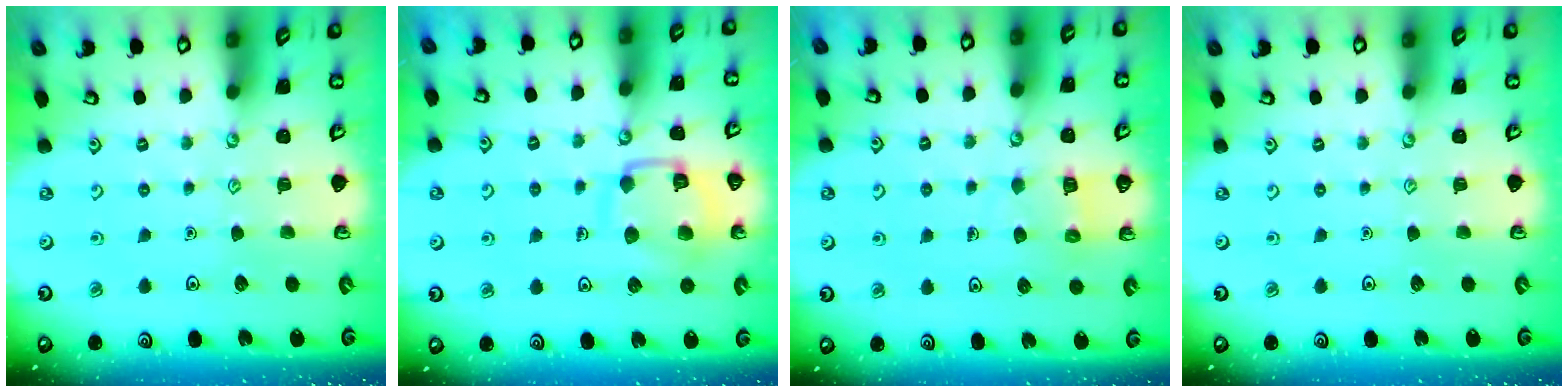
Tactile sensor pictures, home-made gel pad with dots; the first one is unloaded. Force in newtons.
{"total": 12.2, "press": 12.2, "slide": 0.9}
{"total": 7.1, "press": 7.1, "slide": 0.4}
{"total": 0.0}